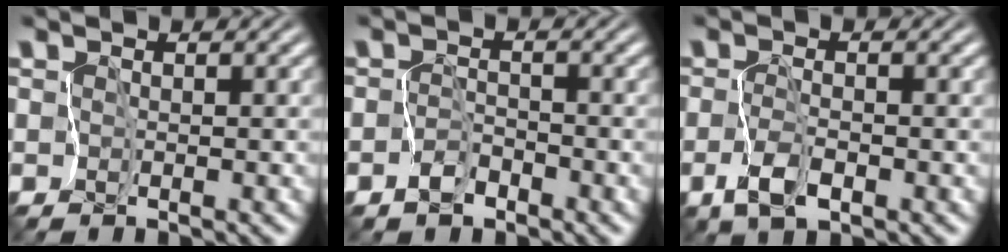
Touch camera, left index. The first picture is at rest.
{"total": 1.1, "force": [-0.9, 0.6, 0.3], "torque": [-0.005, 0.012, -0.019]}
{"total": 2.2, "force": [-0.9, 0.8, 1.8], "torque": [-0.037, 0.004, -0.017]}